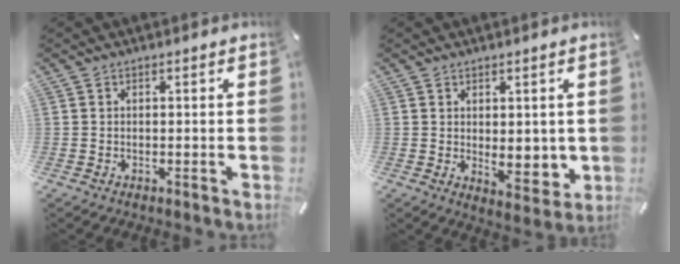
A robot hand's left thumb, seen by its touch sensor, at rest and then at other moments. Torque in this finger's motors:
{"motor_torque": [0.45, 0.41, 0.08, 0.01, 0.09]}